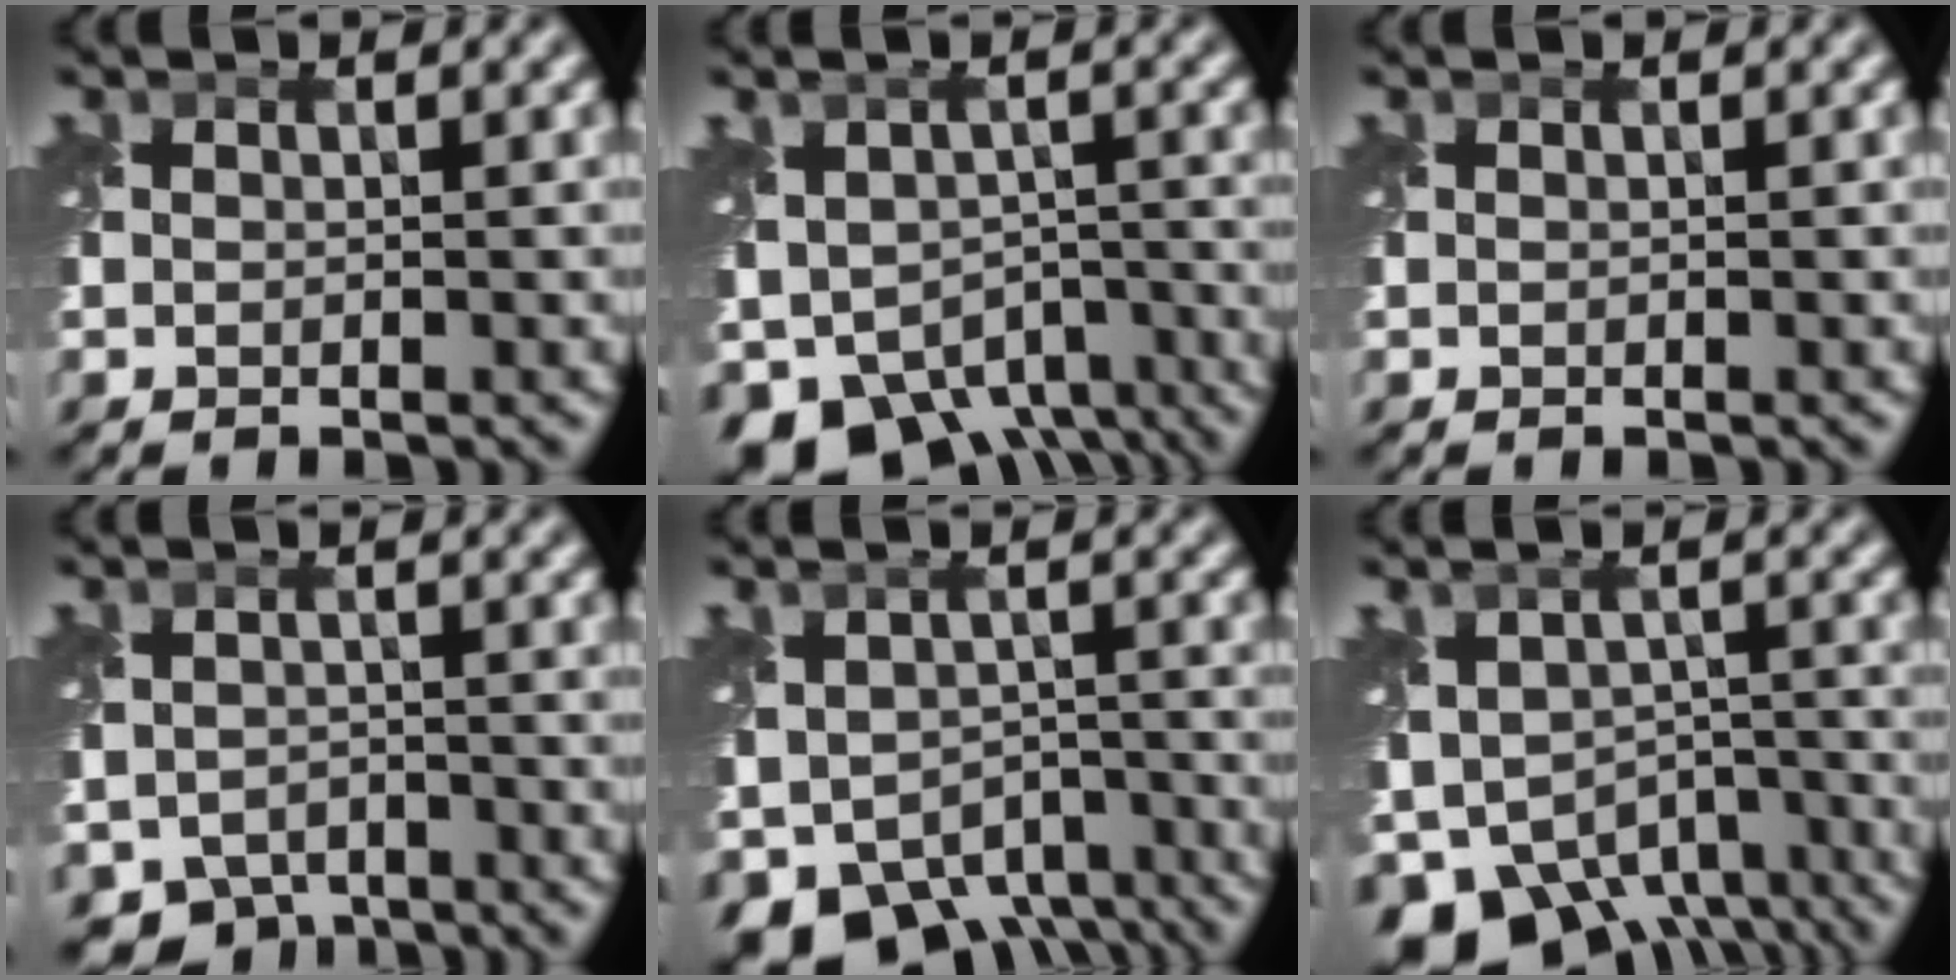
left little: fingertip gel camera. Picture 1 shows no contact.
{"total": 10.2, "force": [-6.1, 6.5, 4.9], "torque": [-0.097, -0.028, -0.087]}
{"total": 0.0}
{"total": 4.5, "force": [-3.3, 2.8, 1.2], "torque": [-0.015, -0.019, -0.057]}
{"total": 9.3, "force": [-5.8, 5.8, 4.3], "torque": [-0.082, -0.025, -0.086]}
{"total": 10.8, "force": [-7.1, 6.5, 4.9], "torque": [-0.094, -0.025, -0.103]}